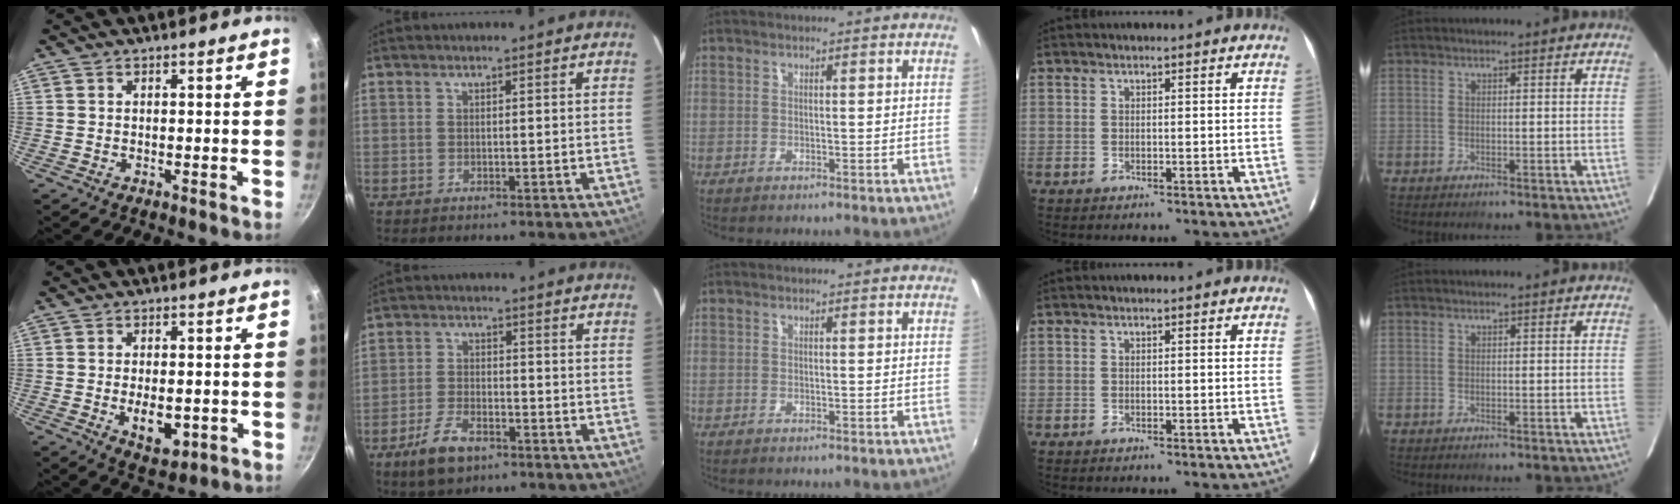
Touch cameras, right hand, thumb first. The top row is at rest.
{"thumb": {"total": 7.0, "force": [-1.4, 3.7, 5.7], "torque": [-0.073, -0.005, -0.009]}, "index": {"total": 7.5, "force": [-5.0, 3.5, 4.4], "torque": [-0.112, -0.003, -0.090]}}